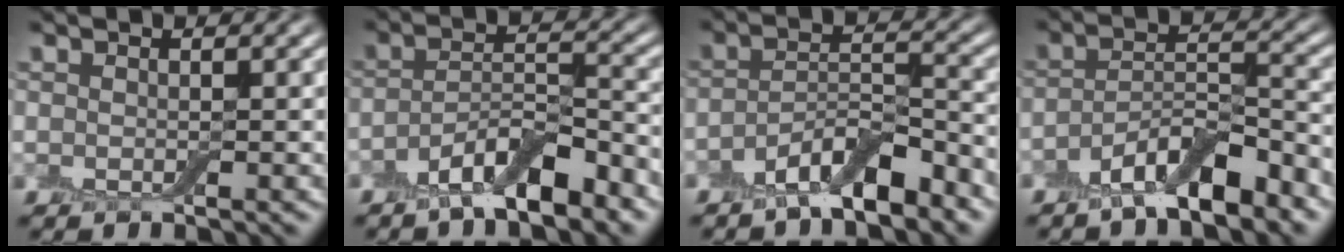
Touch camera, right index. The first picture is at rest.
{"total": 5.9, "force": [-3.9, 1.8, 4.0], "torque": [-0.068, 0.000, -0.070]}
{"total": 5.6, "force": [-3.8, 1.7, 3.6], "torque": [-0.061, 0.001, -0.070]}
{"total": 6.2, "force": [-4.2, 1.9, 4.1], "torque": [-0.070, 0.002, -0.074]}